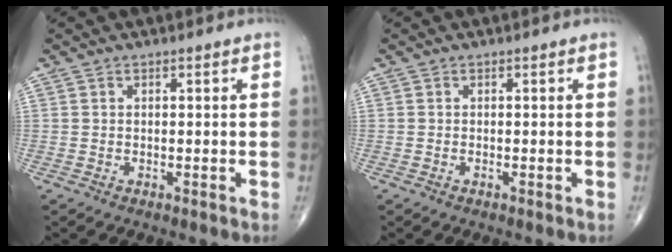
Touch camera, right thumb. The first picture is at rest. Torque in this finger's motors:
{"motor_torque": [-0.20, -0.08, -0.06, 0.16, 0.01]}